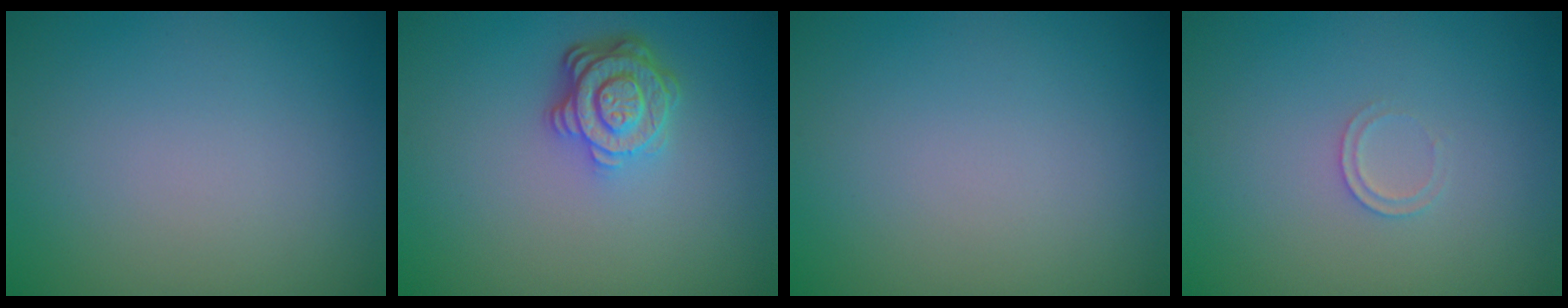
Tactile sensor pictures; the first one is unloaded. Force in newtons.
{"total": 4.0, "press": 3.2, "slide": 2.4}
{"total": 0.0}
{"total": 0.9, "press": 0.9, "slide": 0.1}